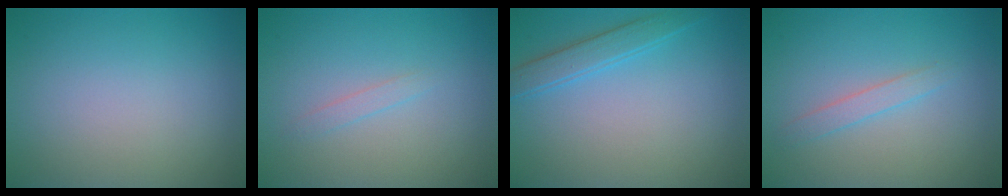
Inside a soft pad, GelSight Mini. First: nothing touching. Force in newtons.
{"total": 0.8, "press": 0.8, "slide": 0.1}
{"total": 2.2, "press": 2.2, "slide": 0.2}
{"total": 1.3, "press": 1.3, "slide": 0.0}